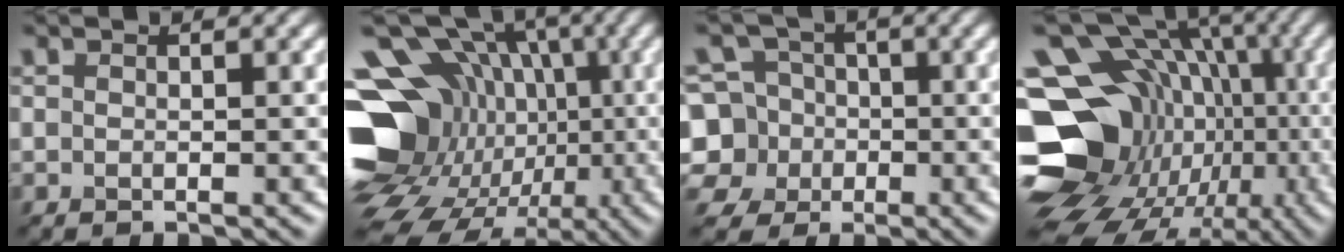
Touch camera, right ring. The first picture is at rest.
{"total": 21.7, "force": [-3.2, 18.1, 11.6], "torque": [-0.193, 0.024, -0.082]}
{"total": 7.2, "force": [-1.2, 6.8, 2.2], "torque": [-0.049, 0.029, -0.057]}
{"total": 20.0, "force": [-3.4, 16.3, 11.0], "torque": [-0.170, 0.027, -0.061]}